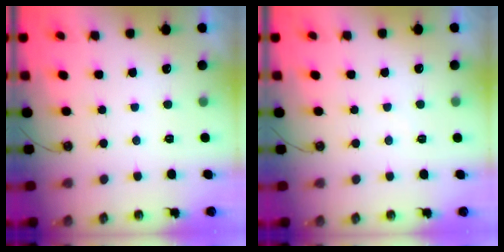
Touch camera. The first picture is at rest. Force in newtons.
{"total": 4.9, "press": 4.8, "slide": 0.5}